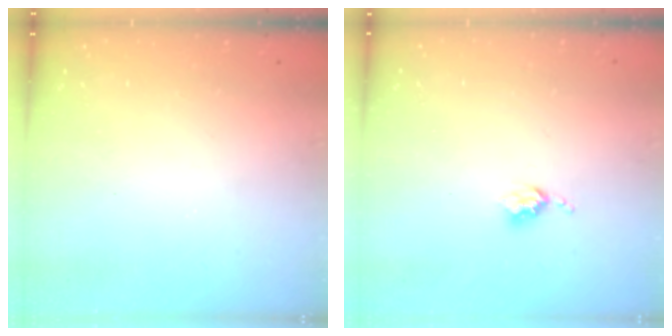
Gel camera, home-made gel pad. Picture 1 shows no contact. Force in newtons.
{"total": 3.6, "press": 3.6, "slide": 0.4}